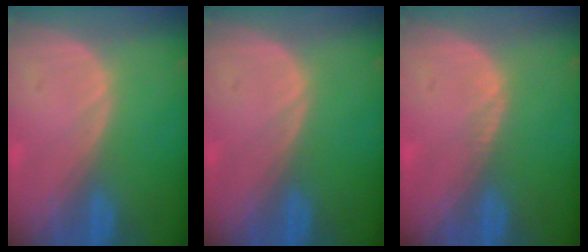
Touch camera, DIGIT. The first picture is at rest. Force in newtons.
{"total": 0.0}
{"total": 0.7, "press": 0.6, "slide": 0.4}